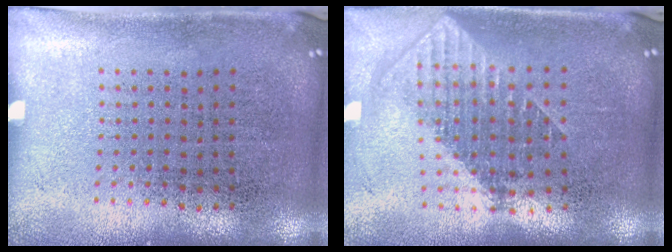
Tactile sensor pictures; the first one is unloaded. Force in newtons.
{"total": 1.8, "press": 1.5, "slide": 1.0}